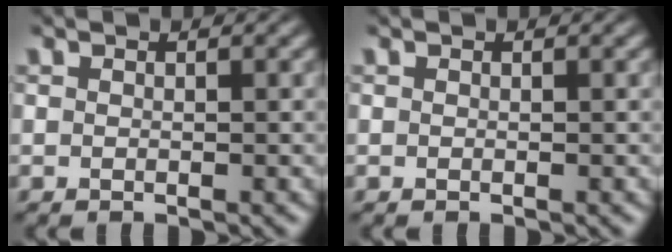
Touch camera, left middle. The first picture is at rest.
{"total": 0.0}